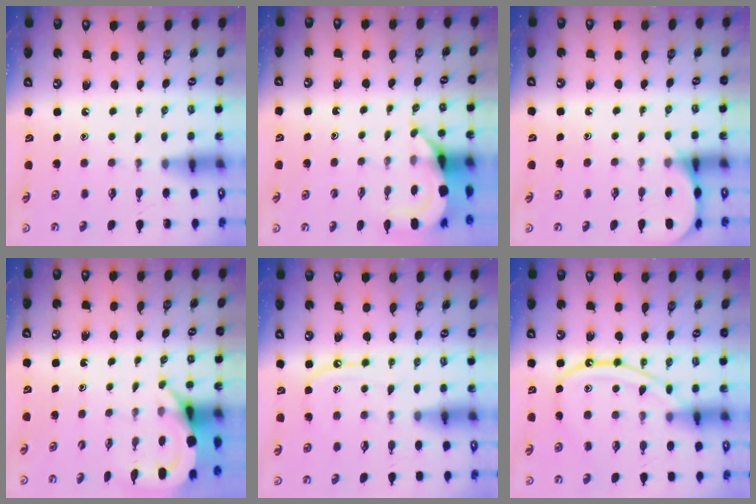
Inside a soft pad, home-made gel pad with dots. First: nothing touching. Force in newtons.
{"total": 5.0, "press": 5.0, "slide": 0.6}
{"total": 4.8, "press": 4.7, "slide": 0.6}
{"total": 4.0, "press": 4.0, "slide": 0.4}
{"total": 6.9, "press": 6.9, "slide": 0.6}
{"total": 12.2, "press": 12.1, "slide": 0.8}